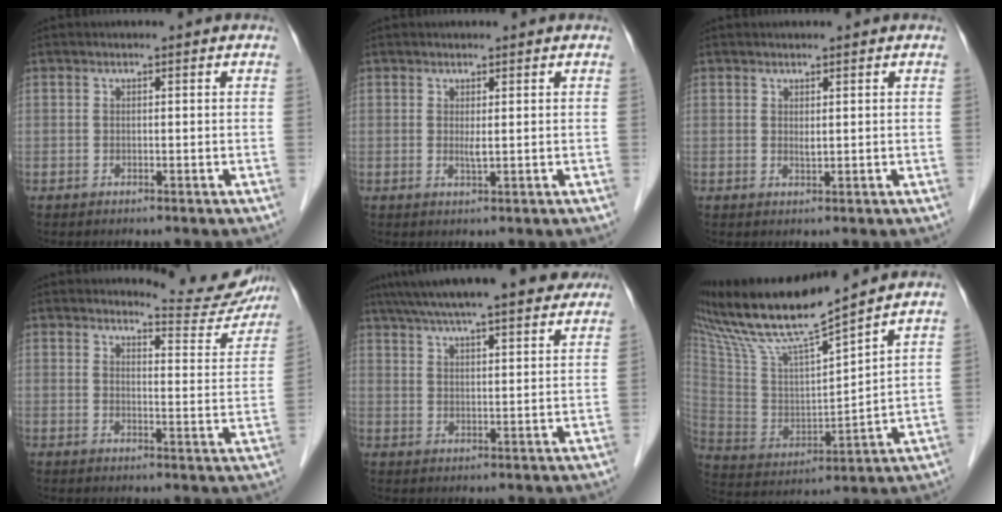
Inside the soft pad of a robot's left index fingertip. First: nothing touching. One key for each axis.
{"total": 1.1, "fx": 0.3, "fy": 0.0, "fz": 1.1, "tx": -0.025, "ty": -0.003, "tz": 0.009}
{"total": 1.0, "fx": 0.6, "fy": 0.2, "fz": 0.8, "tx": -0.015, "ty": -0.002, "tz": 0.011}
{"total": 8.8, "fx": 8.7, "fy": 0.9, "fz": 0.3, "tx": 0.004, "ty": -0.035, "tz": 0.097}
{"total": 21.4, "fx": 18.1, "fy": 3.3, "fz": 10.9, "tx": -0.181, "ty": 0.047, "tz": 0.250}
{"total": 15.5, "fx": 13.7, "fy": -0.7, "fz": 7.3, "tx": -0.150, "ty": 0.000, "tz": 0.262}